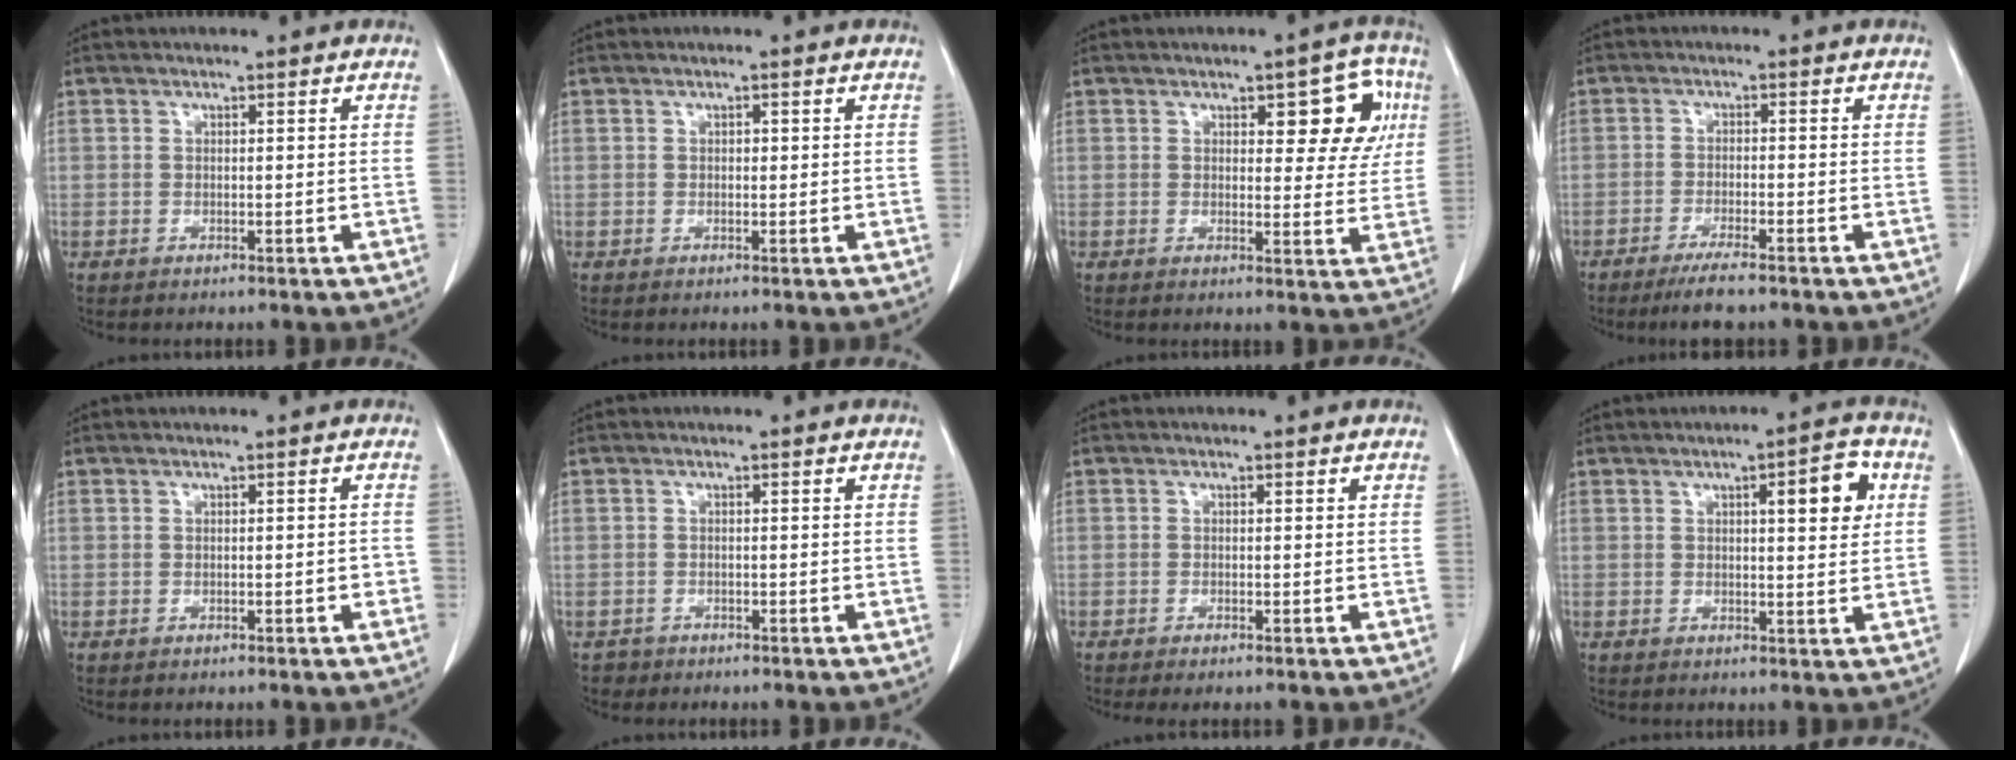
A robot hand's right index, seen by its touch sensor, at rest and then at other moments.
{"total": 0.6, "force": [0.1, 0.4, 0.4], "torque": [-0.005, 0.001, 0.001]}
{"total": 7.9, "force": [2.9, 3.5, 6.4], "torque": [-0.057, 0.017, 0.032]}
{"total": 4.8, "force": [-3.7, 0.3, 3.0], "torque": [-0.055, -0.011, -0.064]}
{"total": 2.9, "force": [-0.9, 0.8, 2.7], "torque": [-0.026, 0.009, -0.010]}
{"total": 1.3, "force": [-0.9, 0.9, -0.3], "torque": [-0.001, 0.004, -0.019]}
{"total": 1.1, "force": [-0.8, 0.1, 0.8], "torque": [-0.013, -0.003, -0.013]}
{"total": 6.2, "force": [2.0, 1.4, 5.7], "torque": [-0.076, 0.005, 0.023]}